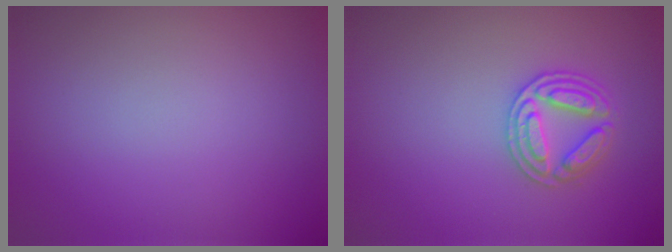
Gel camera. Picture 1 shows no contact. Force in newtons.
{"total": 3.0, "press": 3.0, "slide": 0.4}